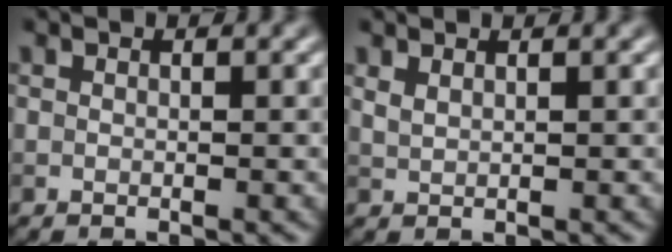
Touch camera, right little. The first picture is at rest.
{"total": 1.0, "force": [0.8, 0.3, 0.5], "torque": [-0.016, 0.000, 0.021]}